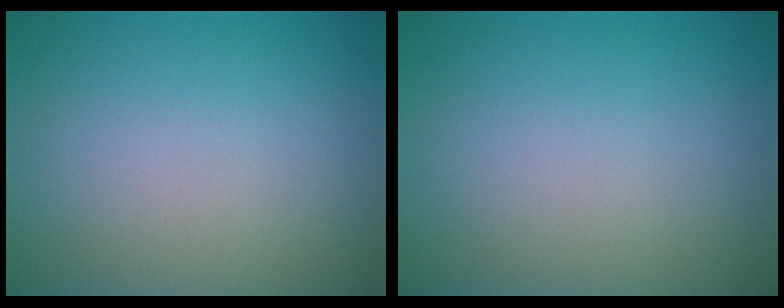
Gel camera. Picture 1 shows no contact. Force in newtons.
{"total": 0.0}